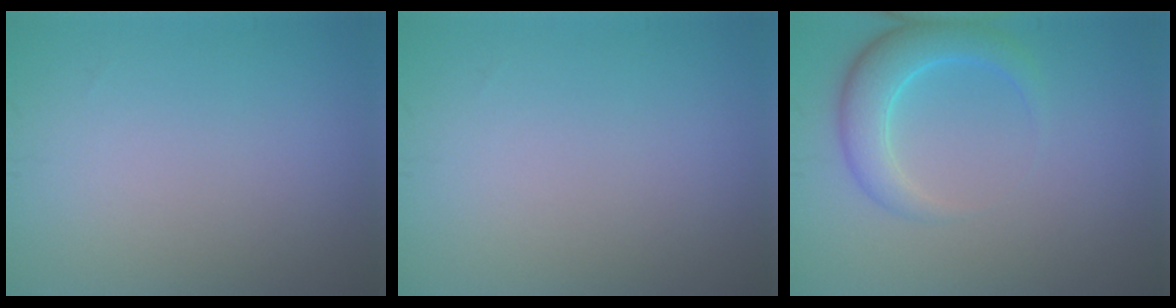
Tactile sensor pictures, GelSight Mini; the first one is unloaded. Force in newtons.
{"total": 0.0}
{"total": 4.0, "press": 4.0, "slide": 0.3}